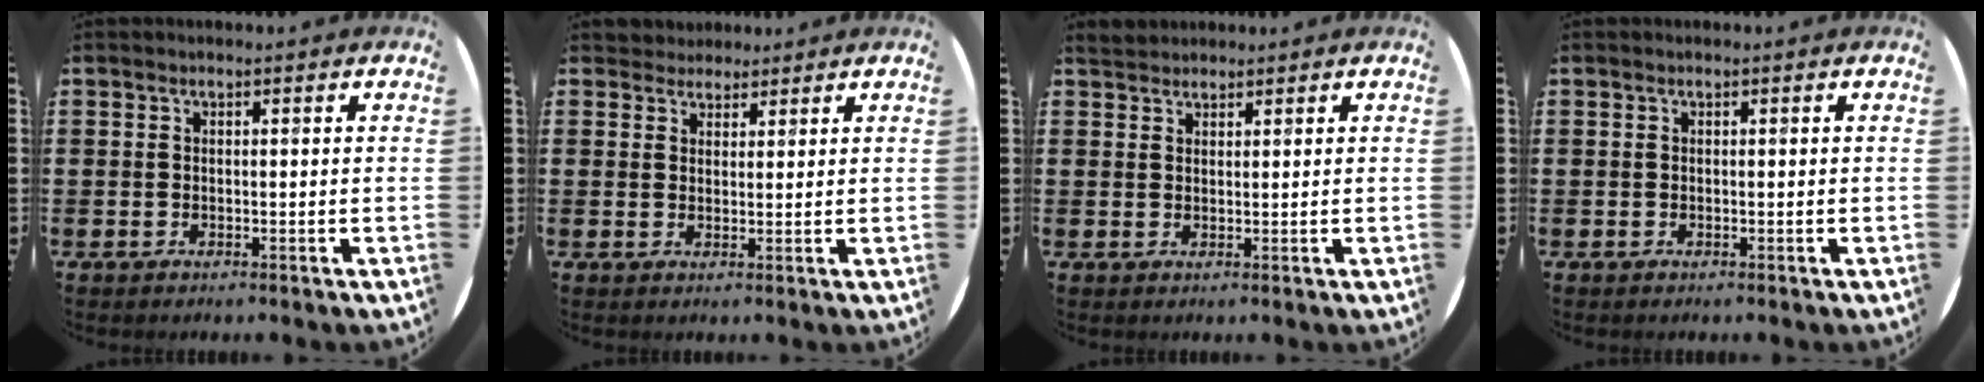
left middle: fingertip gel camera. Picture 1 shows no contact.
{"total": 2.6, "force": [2.4, 1.0, -0.1], "torque": [-0.004, 0.000, 0.048]}
{"total": 1.7, "force": [1.6, 0.6, 0.0], "torque": [0.004, 0.001, 0.031]}
{"total": 0.0}